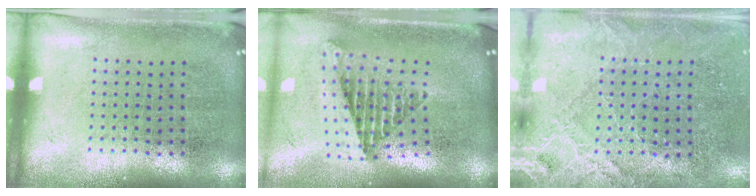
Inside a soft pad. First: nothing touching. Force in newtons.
{"total": 2.4, "press": 1.6, "slide": 1.9}
{"total": 2.8, "press": 2.8, "slide": 0.2}